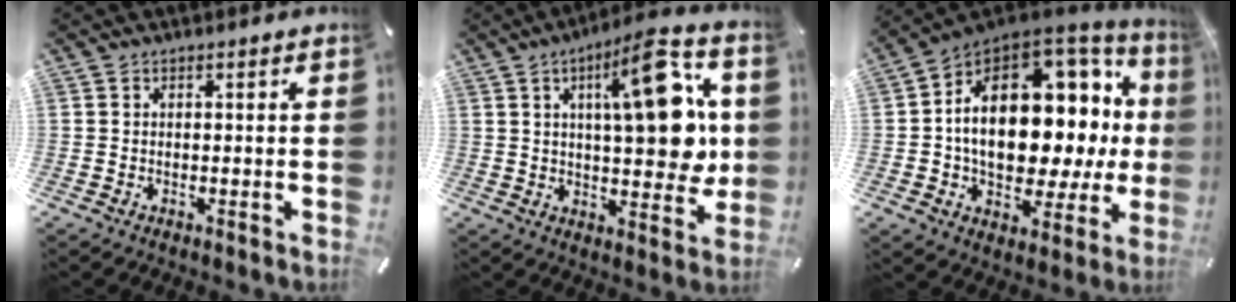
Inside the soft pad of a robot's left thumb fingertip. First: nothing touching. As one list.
[{"total": 19.4, "force": [5.8, 7.0, 17.1], "torque": [-0.231, -0.022, 0.082]}, {"total": 19.6, "force": [2.2, 12.8, 14.7], "torque": [-0.228, -0.040, 0.042]}]